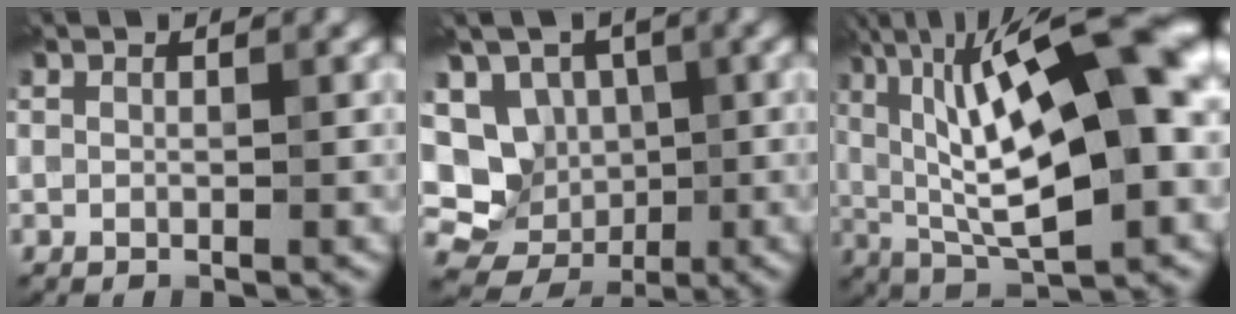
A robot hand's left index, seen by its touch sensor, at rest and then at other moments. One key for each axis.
{"total": 7.8, "fx": -0.1, "fy": 7.1, "fz": 3.3, "tx": -0.031, "ty": 0.008, "tz": -0.022}
{"total": 18.0, "fx": 3.5, "fy": 6.0, "fz": 16.6, "tx": -0.257, "ty": 0.026, "tz": 0.052}